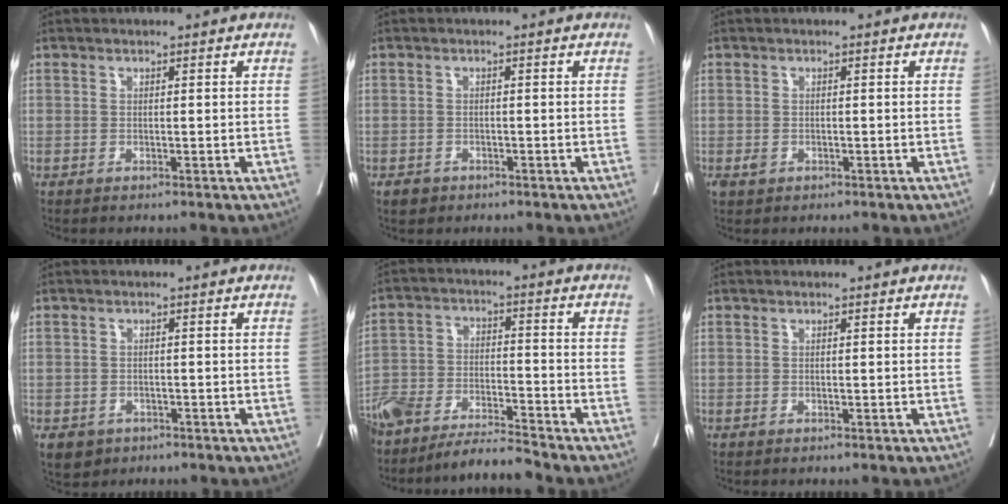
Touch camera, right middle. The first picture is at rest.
{"total": 1.1, "force": [-0.6, 1.0, 0.2], "torque": [-0.010, 0.001, -0.007]}
{"total": 1.2, "force": [-0.5, 0.9, 0.6], "torque": [-0.010, 0.002, -0.003]}
{"total": 3.4, "force": [-1.8, 2.8, 0.8], "torque": [-0.010, 0.001, -0.024]}
{"total": 10.5, "force": [-9.7, 0.4, 3.9], "torque": [-0.069, 0.003, -0.179]}
{"total": 0.0}